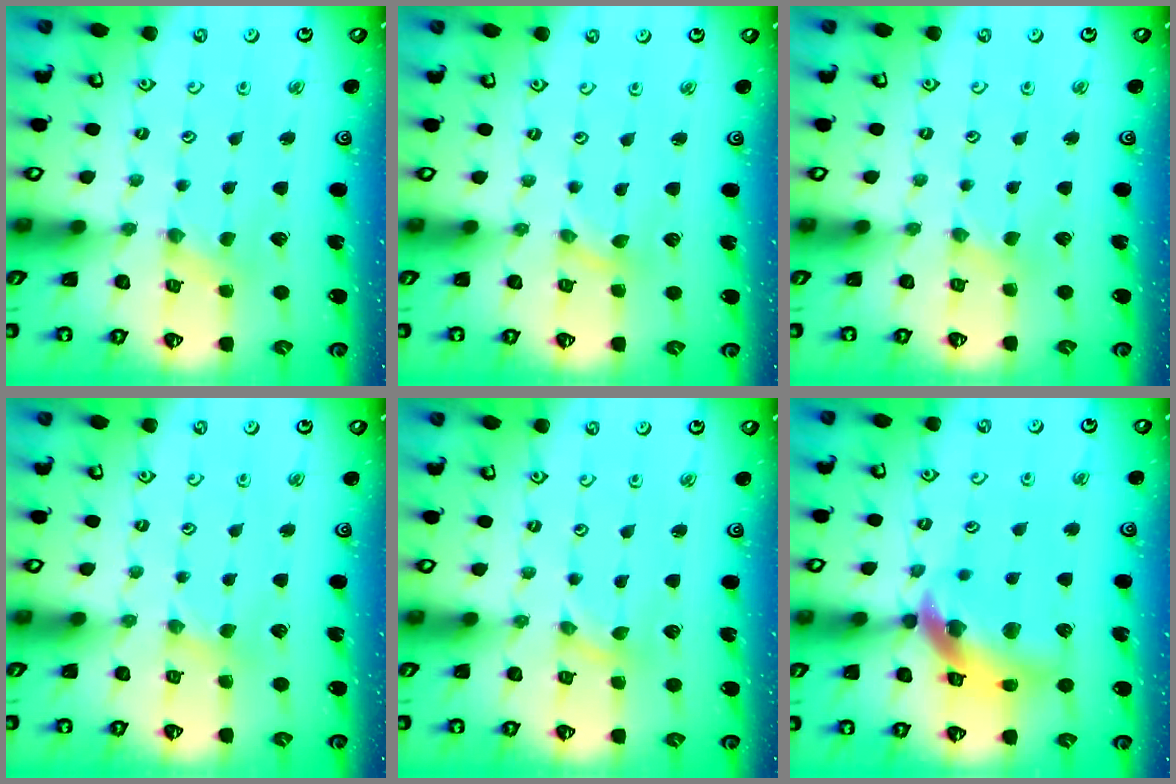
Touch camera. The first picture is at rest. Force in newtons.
{"total": 0.0}
{"total": 1.3, "press": 1.3, "slide": 0.2}
{"total": 1.6, "press": 1.5, "slide": 0.3}
{"total": 0.0}
{"total": 14.9, "press": 14.8, "slide": 1.9}